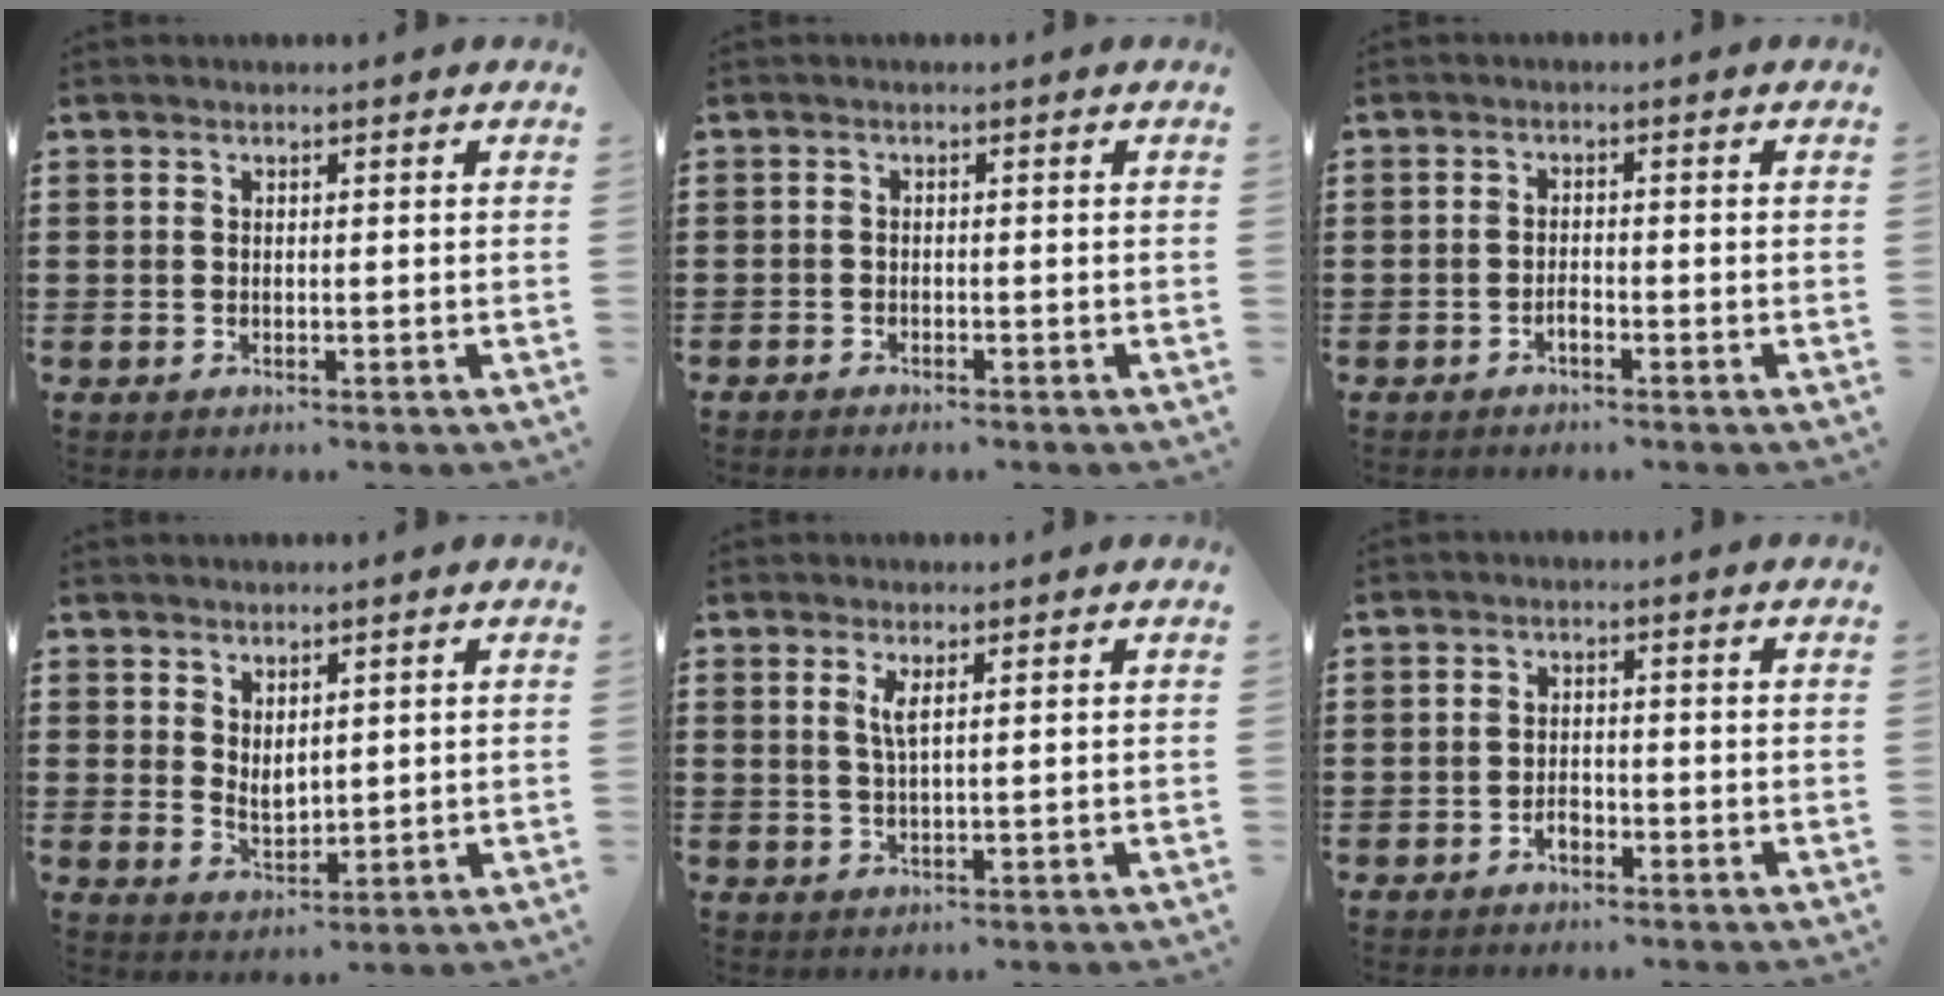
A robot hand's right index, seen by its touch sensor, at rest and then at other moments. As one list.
[{"total": 1.0, "force": [-1.0, 0.2, 0.0], "torque": [-0.004, 0.002, -0.021]}, {"total": 1.4, "force": [-1.0, 0.4, 0.8], "torque": [-0.019, -0.001, -0.018]}, {"total": 2.7, "force": [1.8, 1.4, 1.5], "torque": [-0.034, -0.002, 0.035]}, {"total": 2.2, "force": [0.9, 0.2, 1.9], "torque": [-0.042, 0.000, 0.015]}, {"total": 1.8, "force": [-1.3, 0.9, 0.9], "torque": [-0.021, -0.002, -0.025]}]